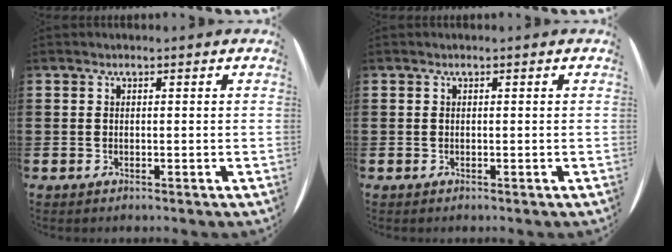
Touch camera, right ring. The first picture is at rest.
{"total": 0.0}